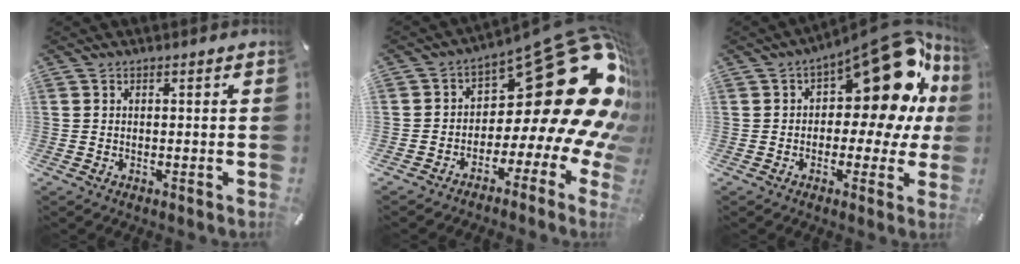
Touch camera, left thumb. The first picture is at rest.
{"total": 33.1, "force": [10.2, 15.5, 27.4], "torque": [-0.349, -0.111, 0.212]}
{"total": 21.3, "force": [8.0, 11.2, 16.3], "torque": [-0.190, -0.066, 0.135]}